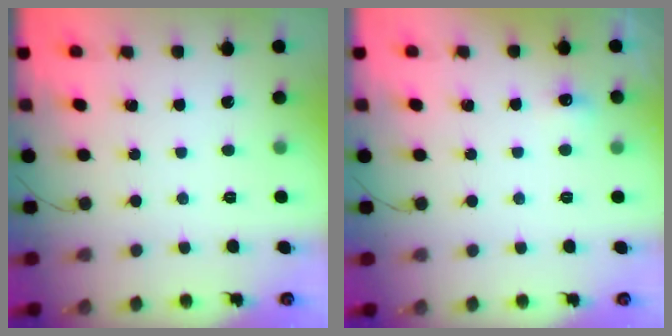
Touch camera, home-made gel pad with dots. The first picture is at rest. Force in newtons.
{"total": 12.3, "press": 4.6, "slide": 11.4}